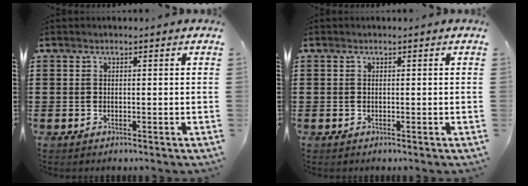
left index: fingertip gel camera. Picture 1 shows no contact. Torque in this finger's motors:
{"motor_torque": [0.00, 0.00, 0.00, 0.01]}